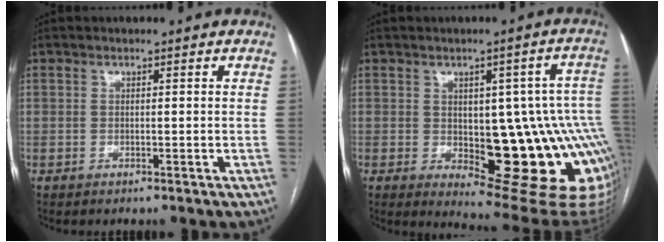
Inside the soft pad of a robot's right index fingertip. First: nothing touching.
{"total": 19.9, "force": [-3.2, 6.8, 18.5], "torque": [-0.134, 0.018, -0.017]}